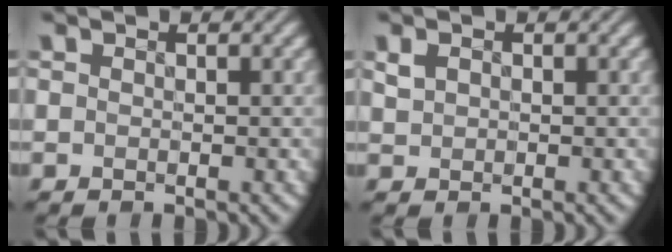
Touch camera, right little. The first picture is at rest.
{"total": 0.6, "force": [-0.1, 0.5, 0.2], "torque": [-0.012, -0.002, 0.007]}